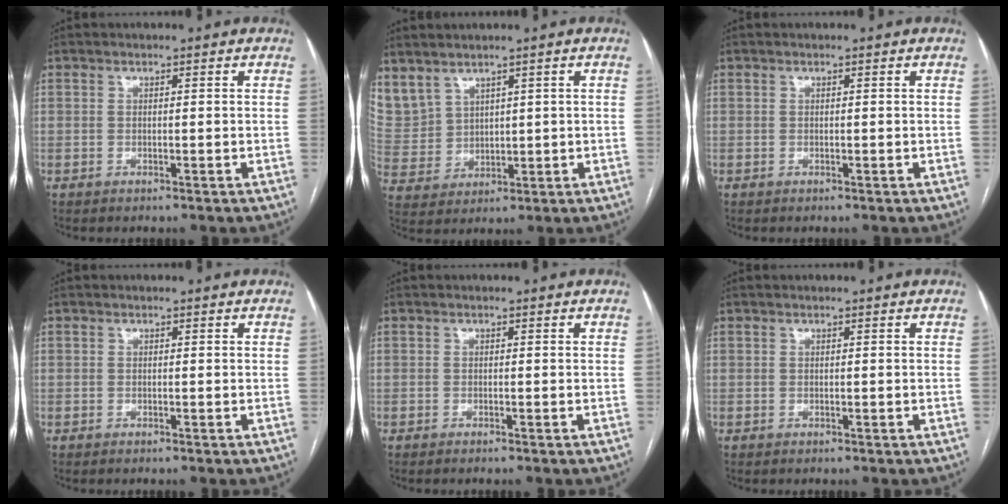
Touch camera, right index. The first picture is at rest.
{"total": 10.9, "force": [6.8, 7.6, 3.9], "torque": [-0.126, 0.025, 0.168]}
{"total": 0.0}
{"total": 0.0}
{"total": 0.6, "force": [-0.5, -0.2, 0.3], "torque": [-0.006, 0.001, -0.011]}
{"total": 0.0}